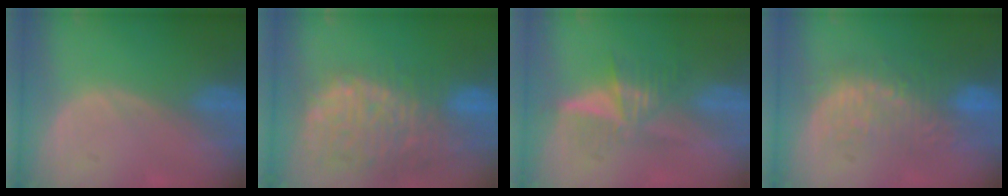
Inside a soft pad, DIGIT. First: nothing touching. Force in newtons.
{"total": 14.2, "press": 11.7, "slide": 8.0}
{"total": 5.9, "press": 5.3, "slide": 2.7}
{"total": 9.8, "press": 8.8, "slide": 4.2}